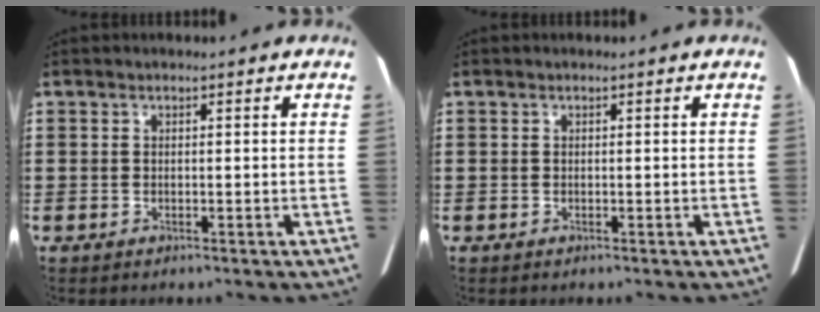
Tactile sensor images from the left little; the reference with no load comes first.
{"total": 0.0}